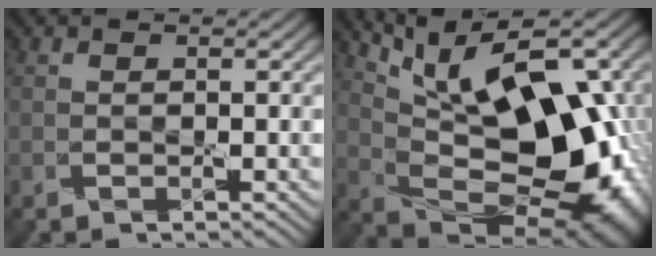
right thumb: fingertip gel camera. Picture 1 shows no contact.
{"total": 17.5, "force": [5.3, 8.5, 14.3], "torque": [-0.208, 0.023, 0.097]}